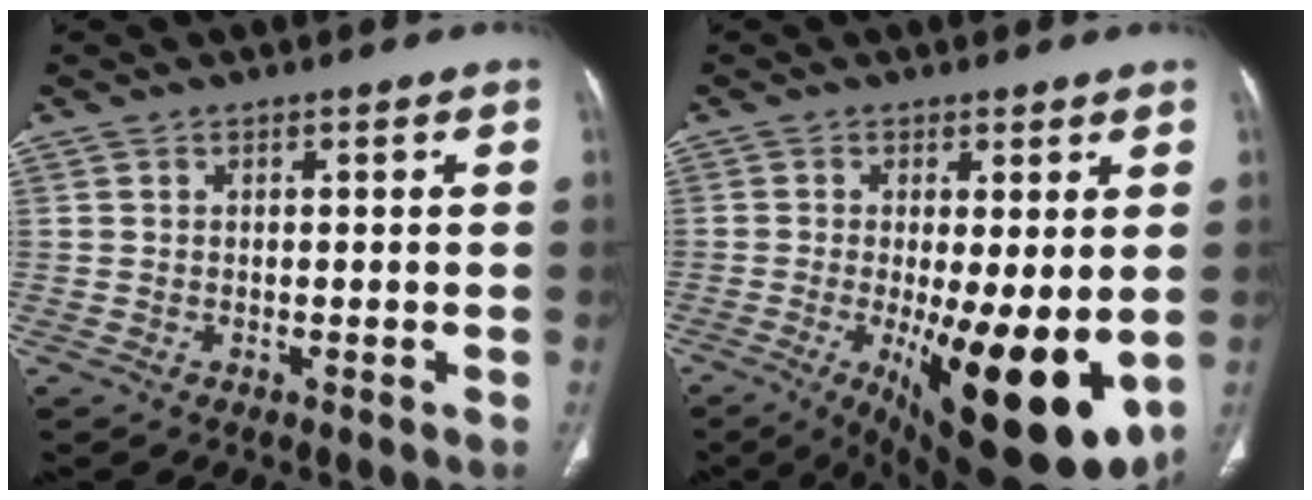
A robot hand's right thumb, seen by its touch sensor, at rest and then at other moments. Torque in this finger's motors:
{"motor_torque": [2.49, 2.52, 1.47, -1.30, 0.56]}